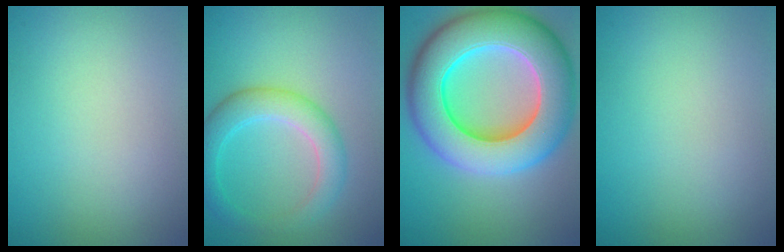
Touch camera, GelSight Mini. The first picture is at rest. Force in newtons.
{"total": 4.0, "press": 4.0, "slide": 0.1}
{"total": 13.3, "press": 13.1, "slide": 2.1}
{"total": 0.0}